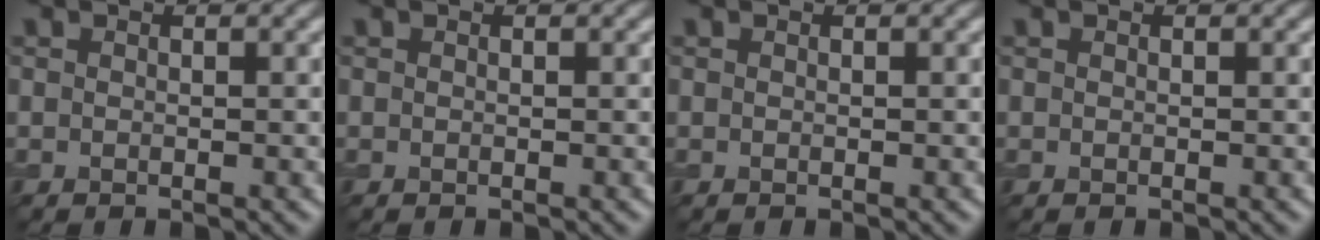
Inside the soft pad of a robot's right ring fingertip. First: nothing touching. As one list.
[{"total": 0.0}, {"total": 0.0}, {"total": 0.0}]